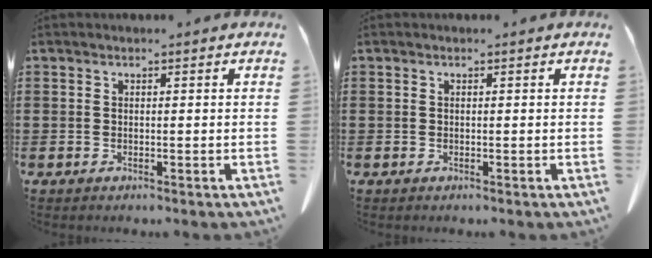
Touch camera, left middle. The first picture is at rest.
{"total": 0.0}